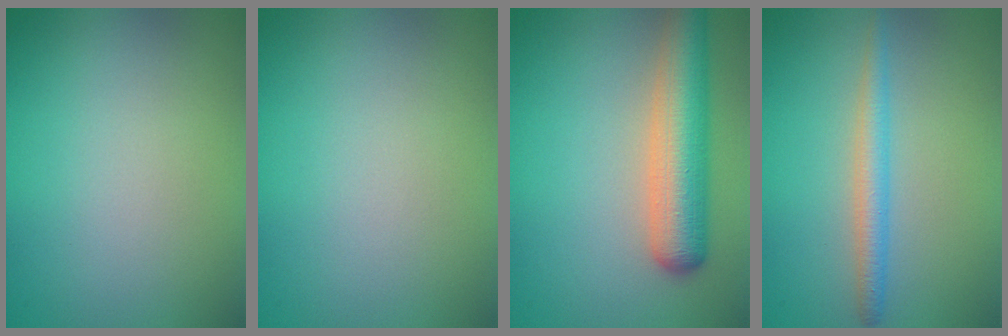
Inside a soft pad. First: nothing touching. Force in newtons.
{"total": 0.0}
{"total": 5.9, "press": 5.9, "slide": 0.3}
{"total": 2.3, "press": 2.3, "slide": 0.0}